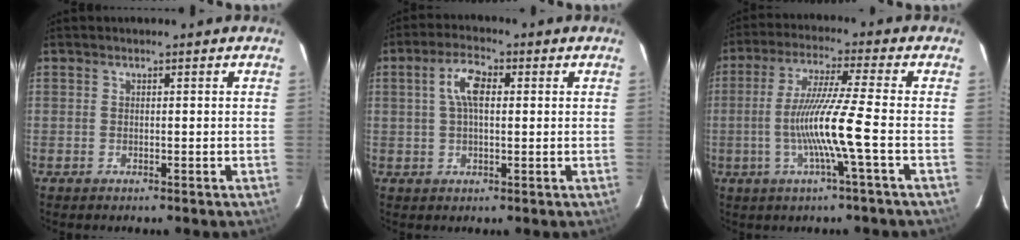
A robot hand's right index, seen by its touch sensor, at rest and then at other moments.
{"total": 5.8, "force": [1.2, 2.4, 5.1], "torque": [-0.095, 0.014, 0.024]}
{"total": 11.1, "force": [-2.9, -1.9, 10.5], "torque": [-0.200, -0.008, -0.050]}